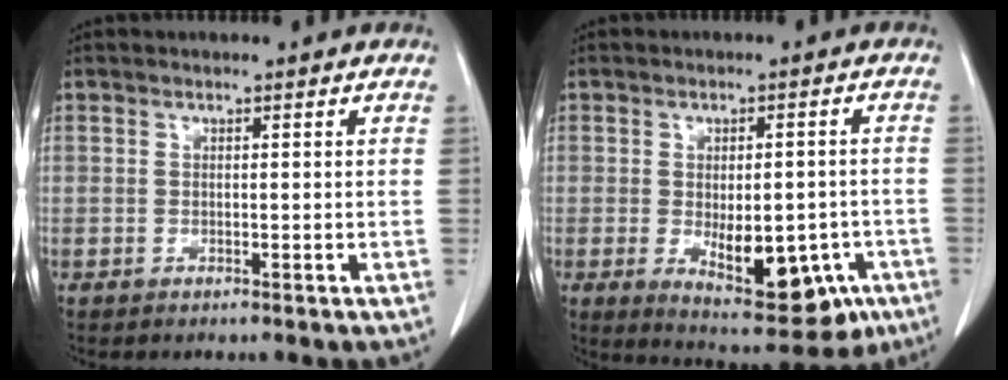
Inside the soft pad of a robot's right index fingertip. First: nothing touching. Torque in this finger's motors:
{"motor_torque": [0.23, -0.03, 0.22, 0.05]}